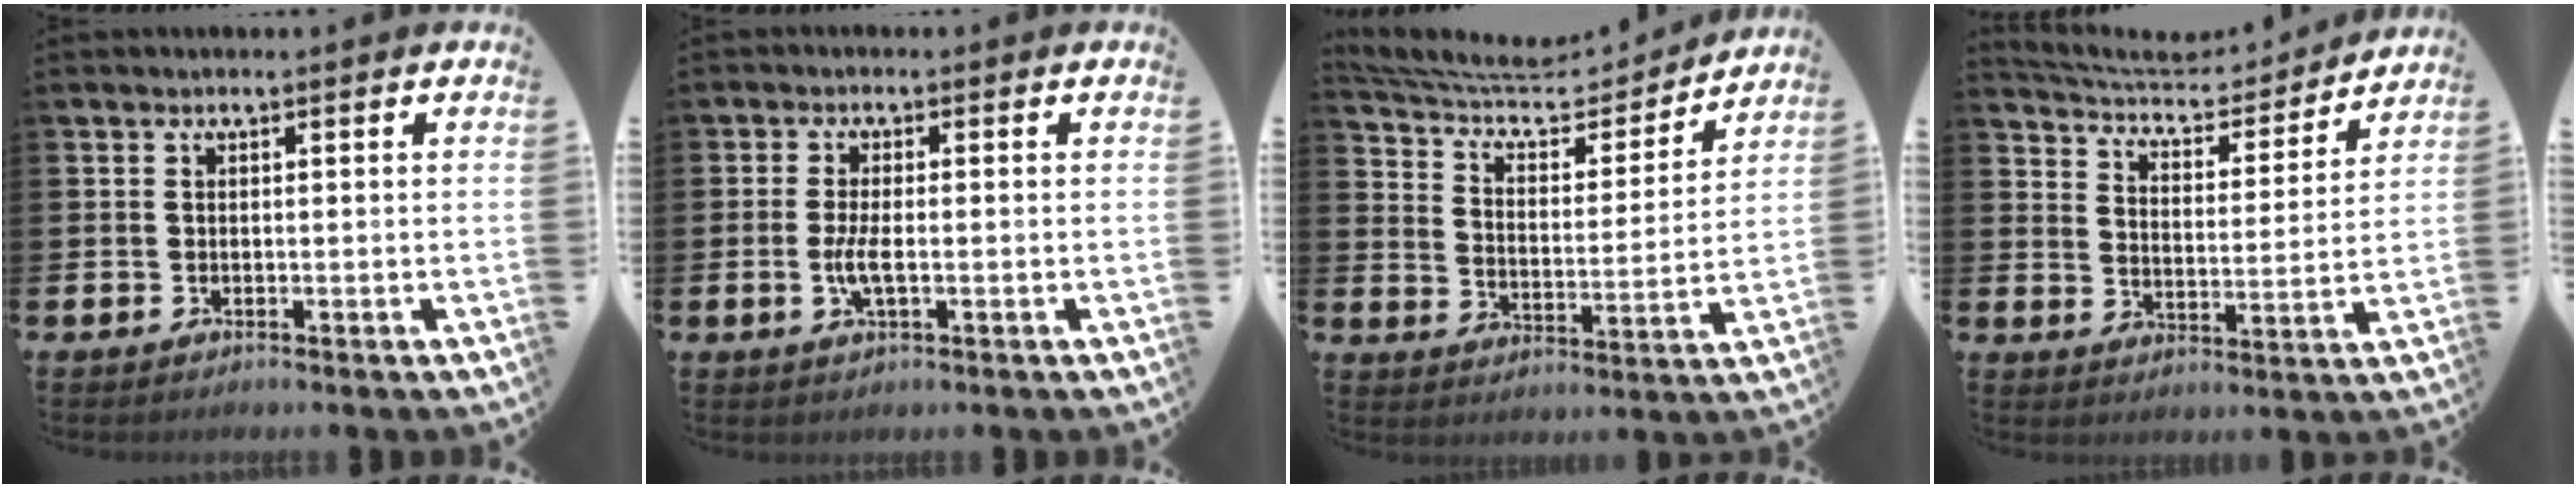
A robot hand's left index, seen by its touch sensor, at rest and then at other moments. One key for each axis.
{"total": 3.1, "fx": -0.6, "fy": 0.9, "fz": 2.9, "tx": -0.053, "ty": -0.004, "tz": -0.015}
{"total": 8.0, "fx": 7.2, "fy": 2.4, "fz": 2.6, "tx": -0.087, "ty": -0.051, "tz": 0.124}
{"total": 6.1, "fx": 5.7, "fy": 1.6, "fz": 1.1, "tx": -0.047, "ty": -0.050, "tz": 0.094}